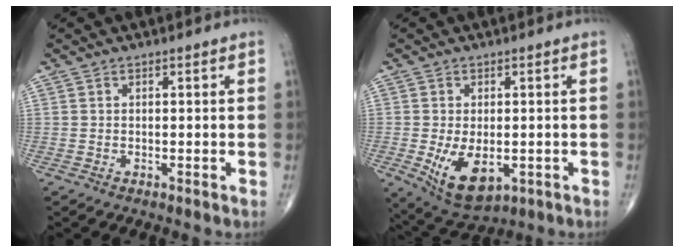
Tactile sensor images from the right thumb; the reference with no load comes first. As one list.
[{"total": 9.4, "force": [-2.1, 5.3, 7.5], "torque": [-0.121, -0.014, -0.019]}]